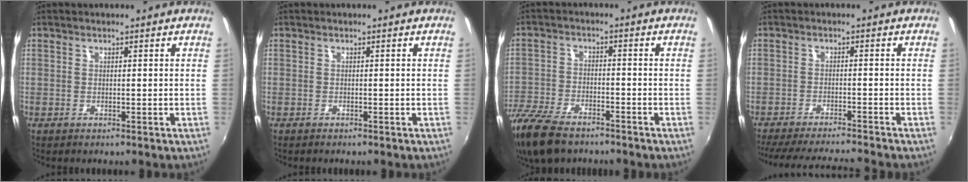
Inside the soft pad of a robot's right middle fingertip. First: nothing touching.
{"total": 0.0}
{"total": 13.9, "force": [-10.5, 5.7, 7.1], "torque": [-0.180, -0.030, -0.201]}
{"total": 12.9, "force": [-11.7, 0.1, 5.4], "torque": [-0.120, -0.016, -0.187]}